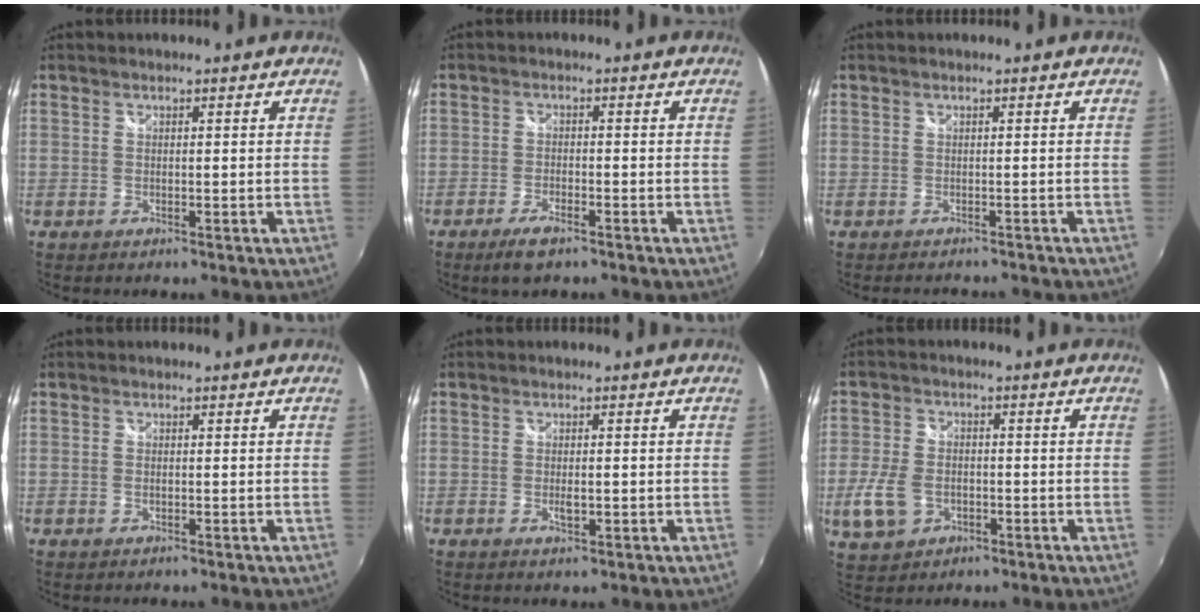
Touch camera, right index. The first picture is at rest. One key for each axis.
{"total": 4.2, "fx": -3.0, "fy": 1.3, "fz": 2.7, "tx": -0.066, "ty": -0.006, "tz": -0.057}
{"total": 2.1, "fx": -1.7, "fy": 1.2, "fz": 0.4, "tx": -0.004, "ty": -0.001, "tz": -0.023}
{"total": 0.8, "fx": -0.1, "fy": 0.4, "fz": 0.6, "tx": -0.014, "ty": -0.001, "tz": -0.004}
{"total": 2.2, "fx": -0.5, "fy": 1.0, "fz": 1.9, "tx": -0.031, "ty": -0.003, "tz": -0.006}
{"total": 8.7, "fx": -2.9, "fy": 6.6, "fz": 5.0, "tx": -0.128, "ty": -0.002, "tz": -0.051}